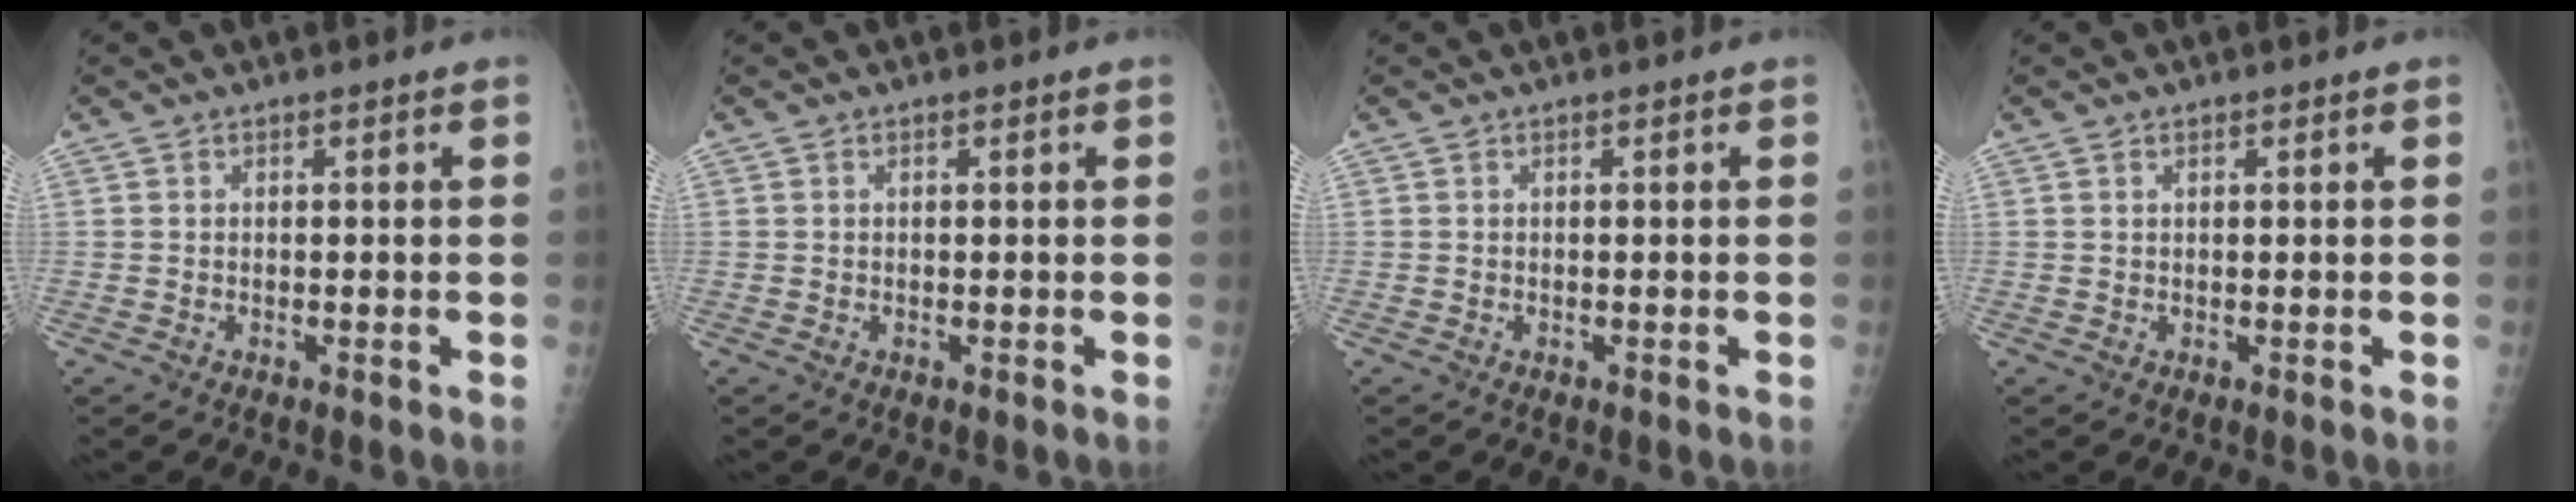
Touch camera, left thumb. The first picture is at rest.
{"total": 0.0}
{"total": 0.0}
{"total": 0.6, "force": [0.4, 0.3, 0.3], "torque": [-0.004, -0.002, 0.006]}